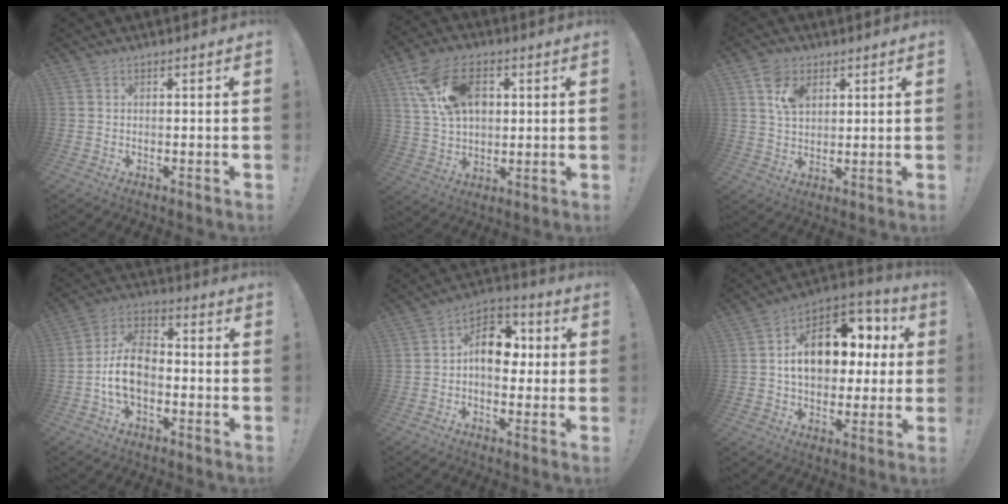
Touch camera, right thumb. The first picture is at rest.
{"total": 16.8, "force": [5.8, 11.2, 11.0], "torque": [-0.193, -0.005, 0.112]}
{"total": 8.5, "force": [4.0, 5.8, 4.8], "torque": [-0.078, -0.005, 0.076]}
{"total": 11.7, "force": [-2.7, 7.6, 8.4], "torque": [-0.153, 0.017, -0.048]}
{"total": 11.9, "force": [0.1, 8.4, 8.5], "torque": [-0.112, 0.023, 0.008]}
{"total": 17.5, "force": [2.5, 12.1, 12.4], "torque": [-0.172, 0.004, 0.050]}